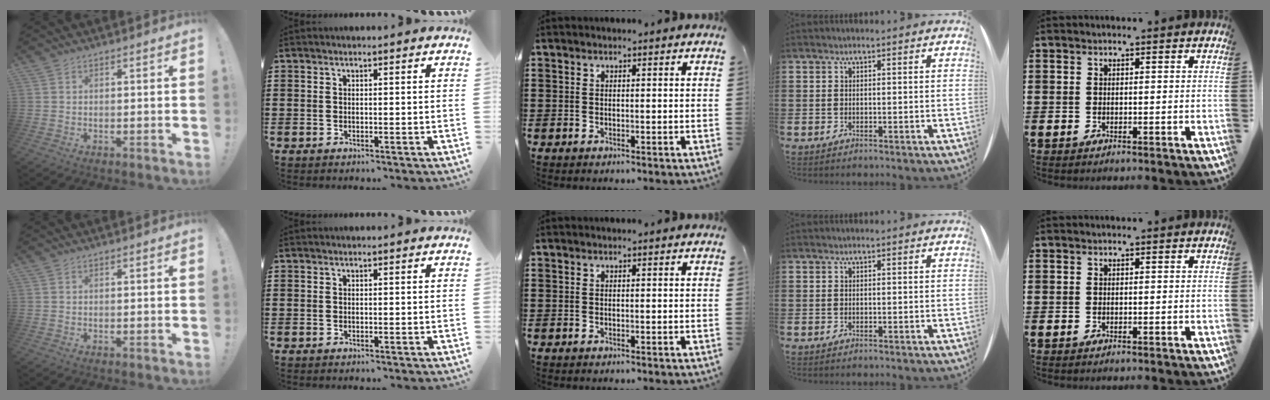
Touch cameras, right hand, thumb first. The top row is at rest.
{}